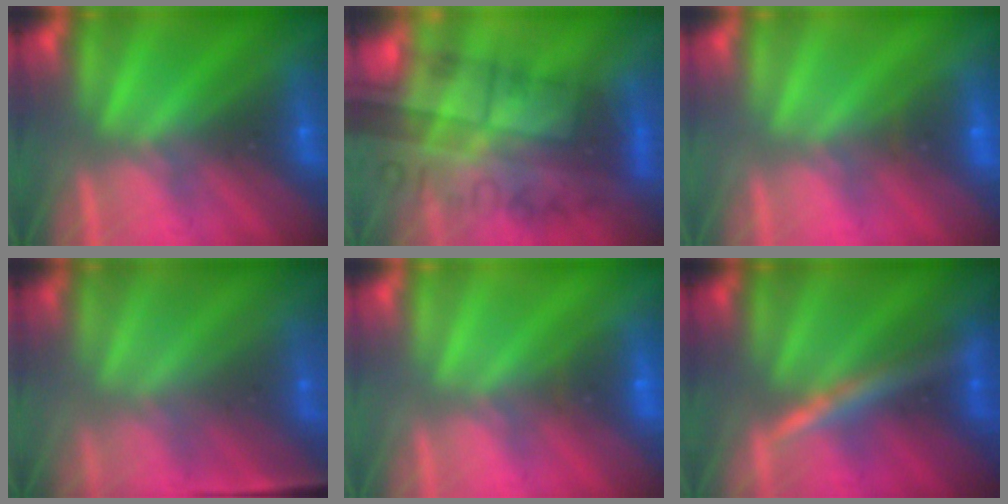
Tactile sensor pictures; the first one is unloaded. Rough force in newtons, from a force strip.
{"total": 10.1}
{"total": 2.0}
{"total": 1.1}
{"total": 2.0}
{"total": 2.5}